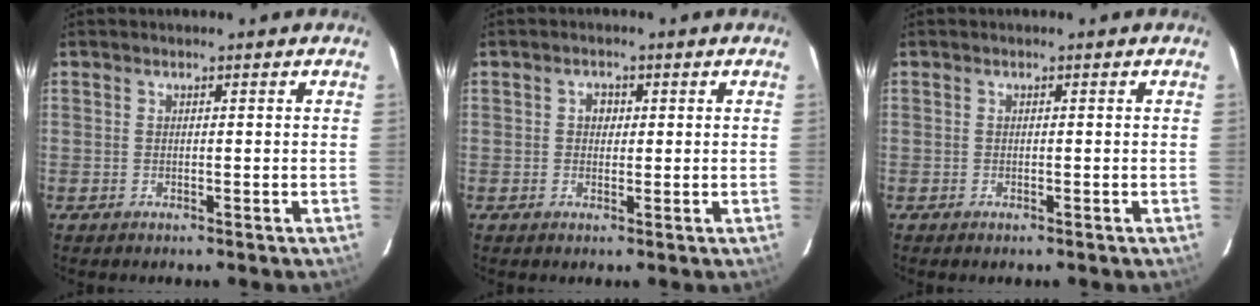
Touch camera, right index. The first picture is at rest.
{"total": 1.9, "force": [0.3, 1.8, 0.7], "torque": [-0.009, 0.007, 0.003]}
{"total": 0.5, "force": [-0.4, 0.2, 0.2], "torque": [-0.005, -0.001, -0.008]}